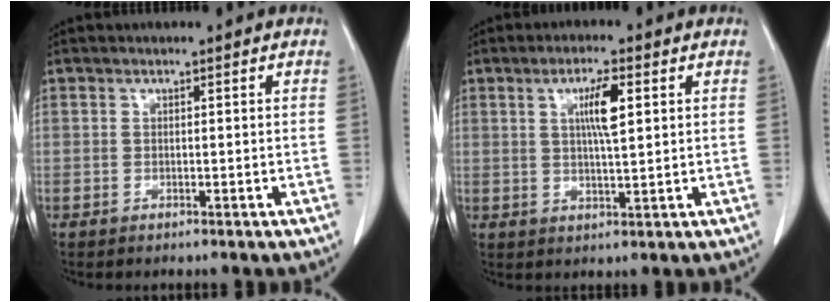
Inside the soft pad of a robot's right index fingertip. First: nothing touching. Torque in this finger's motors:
{"motor_torque": [0.33, -0.02, 0.12, 0.05]}